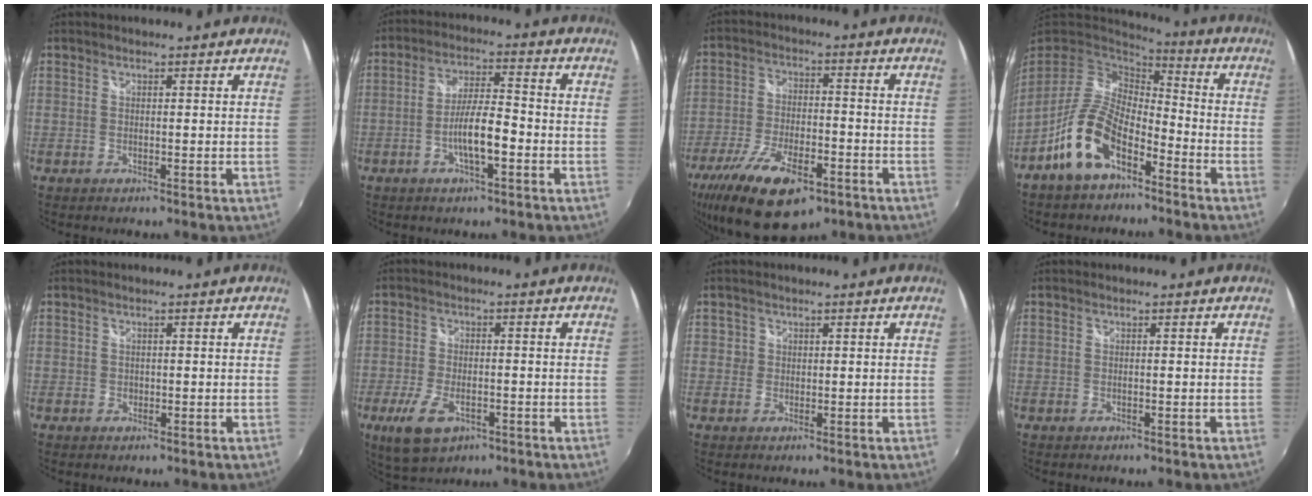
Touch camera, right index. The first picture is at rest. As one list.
[{"total": 7.4, "force": [-2.8, 1.5, 6.7], "torque": [-0.128, 0.002, -0.048]}, {"total": 18.2, "force": [-11.1, 7.3, 12.4], "torque": [-0.258, -0.045, -0.185]}, {"total": 13.3, "force": [-7.3, 6.7, 8.9], "torque": [-0.185, 0.005, -0.133]}, {"total": 0.6, "force": [-0.2, 0.6, 0.2], "torque": [0.000, -0.002, -0.003]}, {"total": 8.9, "force": [-4.2, 4.5, 6.4], "torque": [-0.150, -0.017, -0.072]}, {"total": 1.5, "force": [0.1, 1.5, 0.1], "torque": [0.000, 0.001, -0.002]}, {"total": 0.0}]